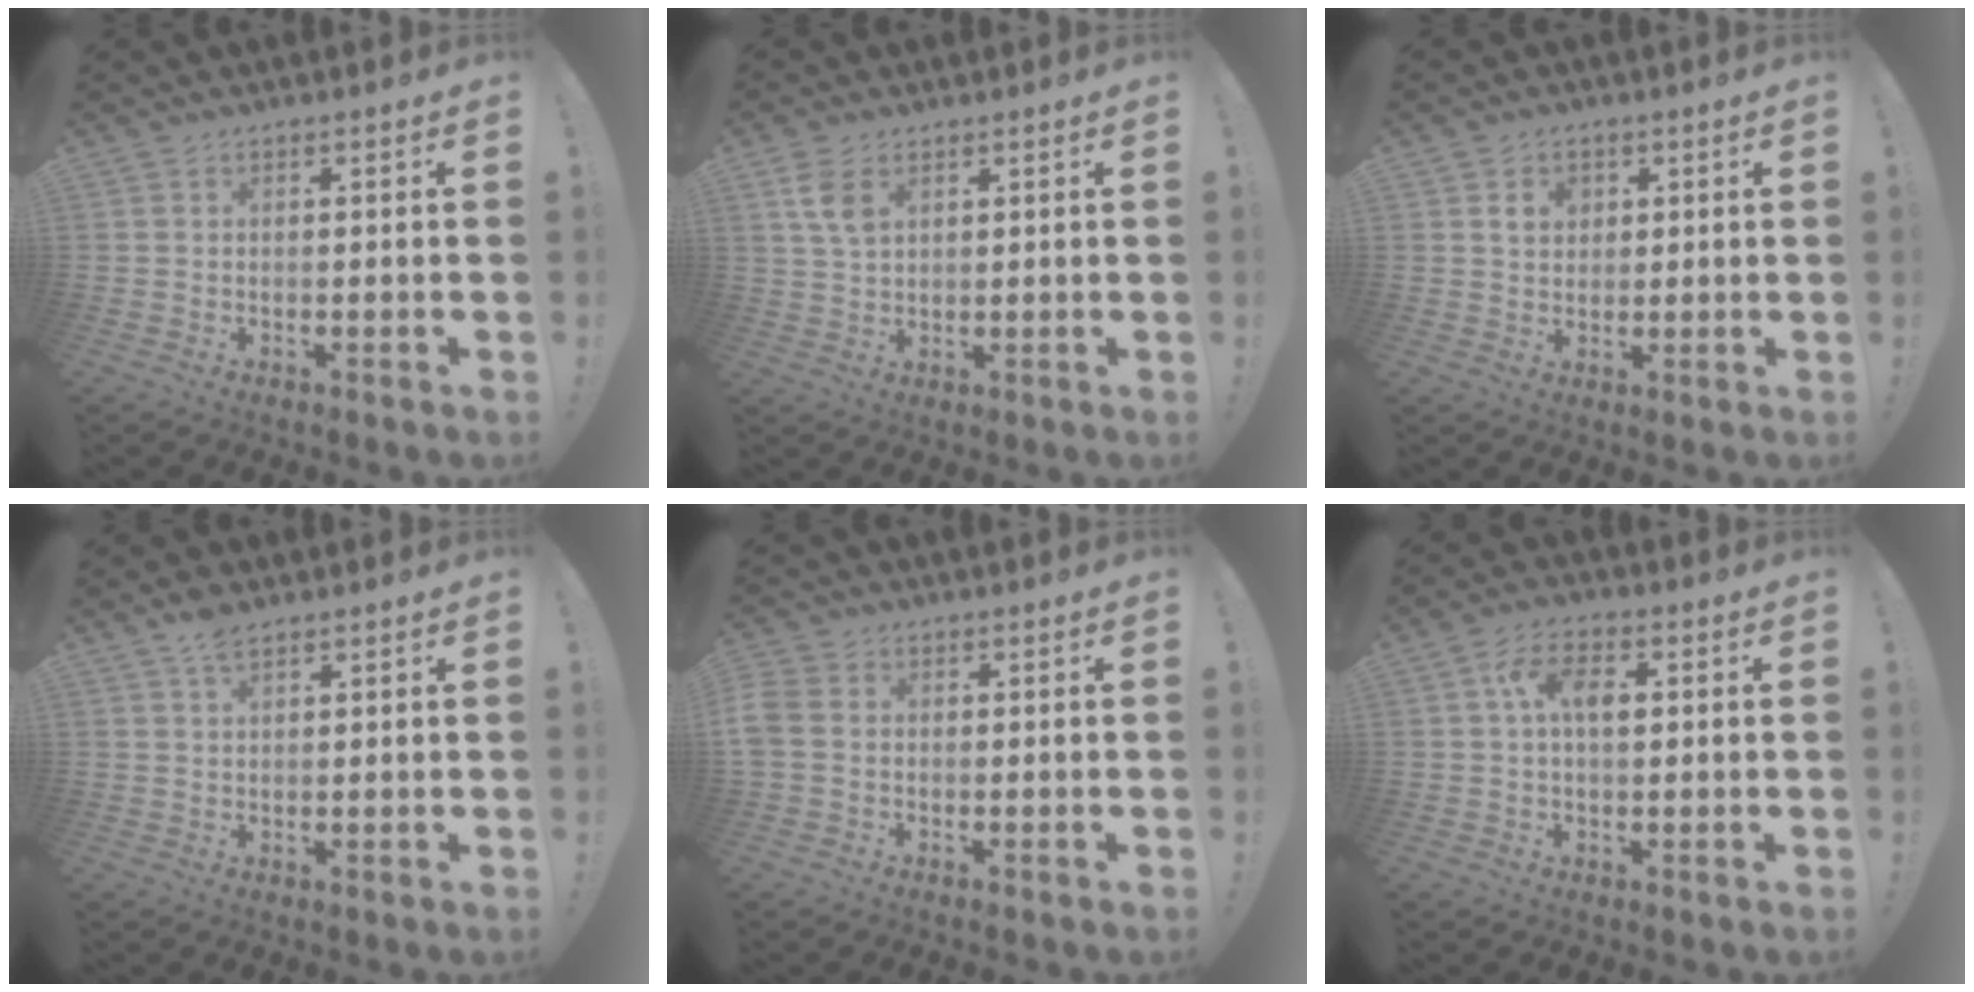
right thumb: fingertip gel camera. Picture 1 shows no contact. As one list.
[{"total": 6.3, "force": [2.9, 3.5, 4.4], "torque": [-0.081, -0.010, 0.054]}, {"total": 5.1, "force": [1.8, 4.1, 2.4], "torque": [-0.028, -0.001, 0.030]}, {"total": 3.9, "force": [2.7, 1.5, 2.3], "torque": [-0.036, -0.011, 0.047]}, {"total": 4.5, "force": [-0.4, 3.5, 2.8], "torque": [-0.068, 0.007, -0.005]}, {"total": 7.7, "force": [1.4, 4.4, 6.1], "torque": [-0.101, 0.011, 0.026]}]